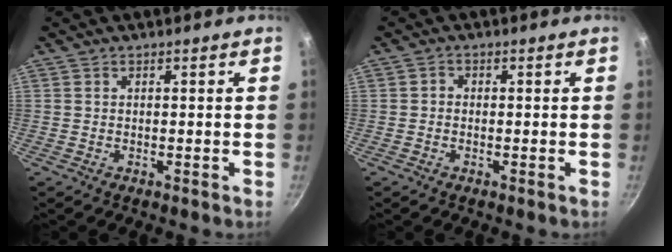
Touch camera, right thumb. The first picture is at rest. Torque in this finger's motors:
{"motor_torque": [-0.16, -0.08, -0.16, 0.03, -0.06]}